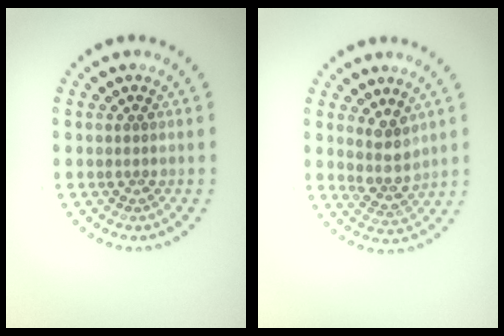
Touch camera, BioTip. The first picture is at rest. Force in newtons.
{"total": 3.0, "press": 2.4, "slide": 1.8}